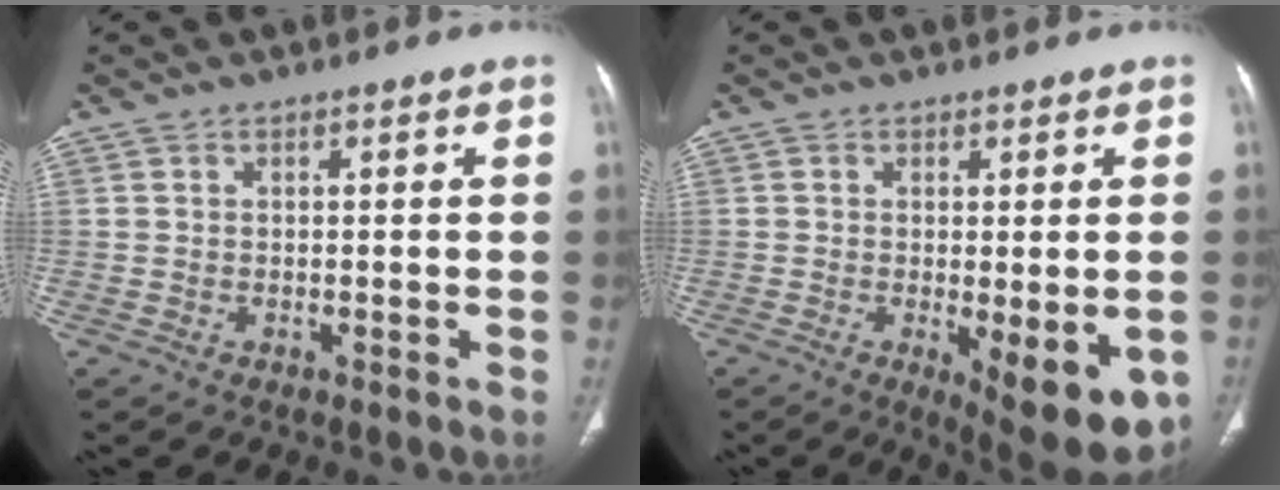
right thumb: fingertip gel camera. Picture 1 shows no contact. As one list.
[{"total": 11.6, "force": [-3.7, 4.1, 10.2], "torque": [-0.126, -0.021, -0.041]}]